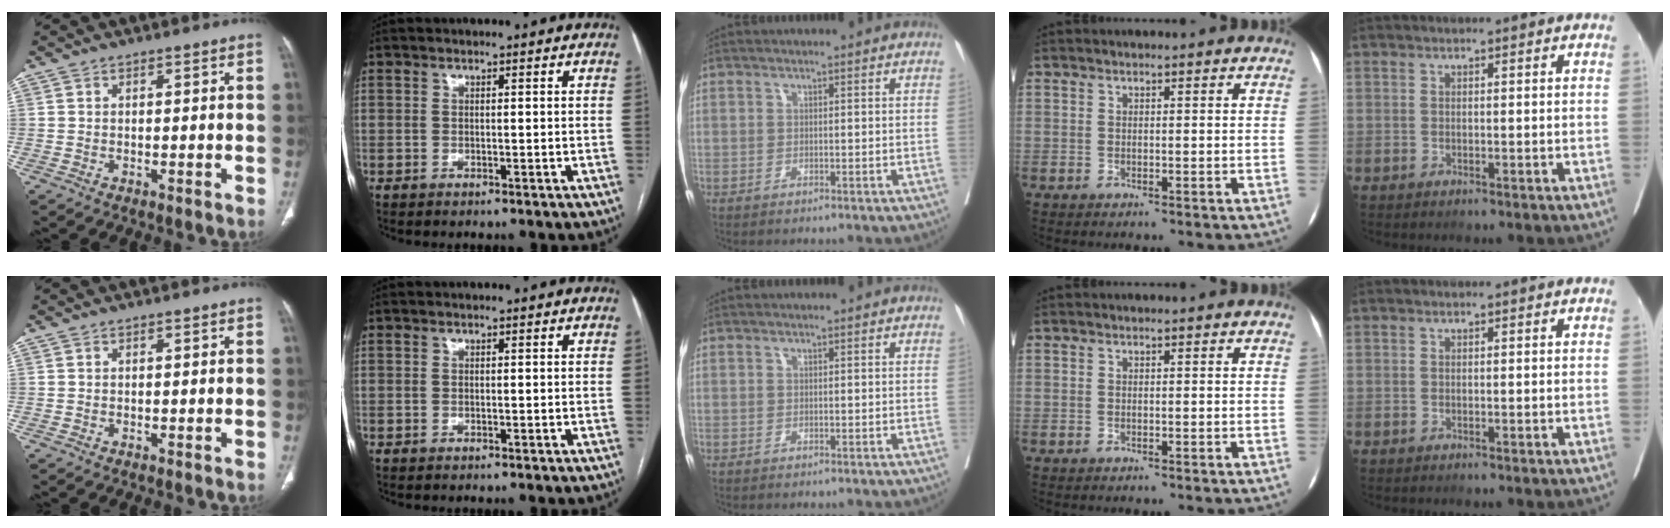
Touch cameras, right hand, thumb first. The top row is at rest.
{}